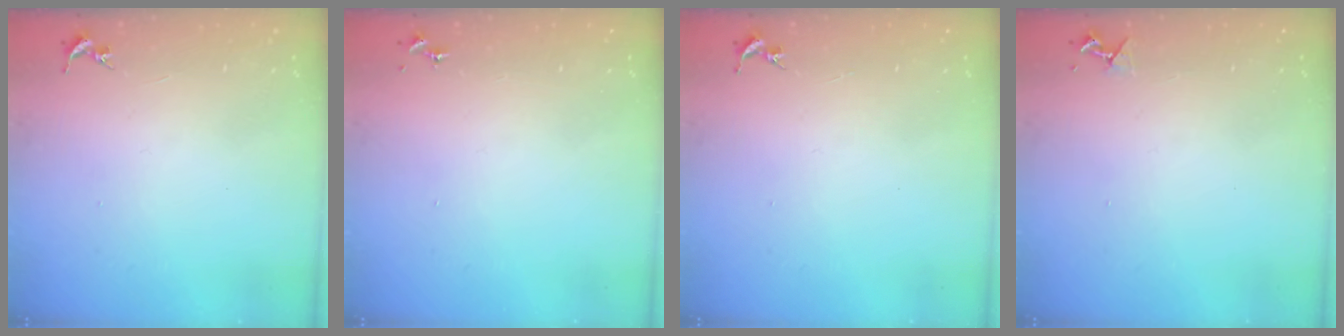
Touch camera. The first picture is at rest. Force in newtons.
{"total": 0.0}
{"total": 0.0}
{"total": 3.8, "press": 3.7, "slide": 0.6}